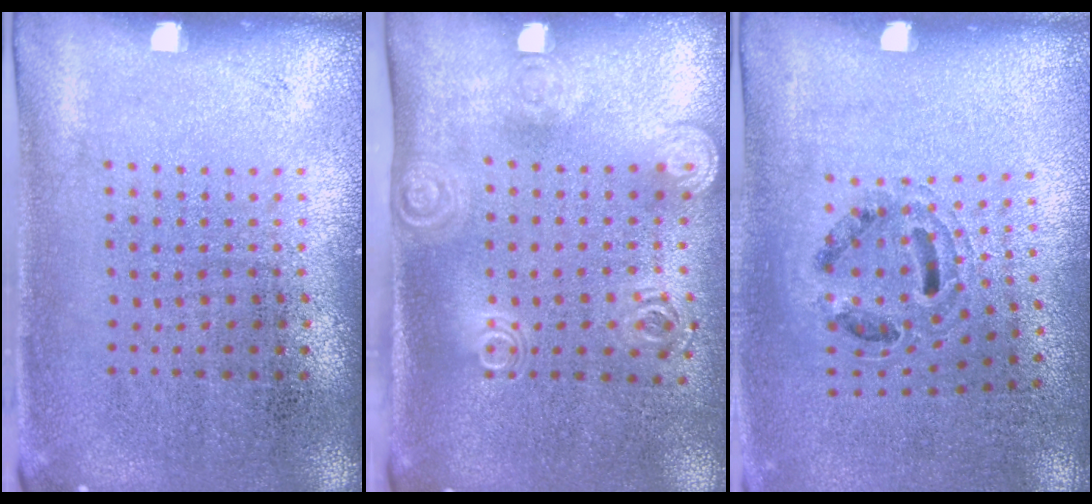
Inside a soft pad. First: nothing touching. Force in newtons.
{"total": 1.9, "press": 1.4, "slide": 1.3}
{"total": 0.9, "press": 0.8, "slide": 0.4}